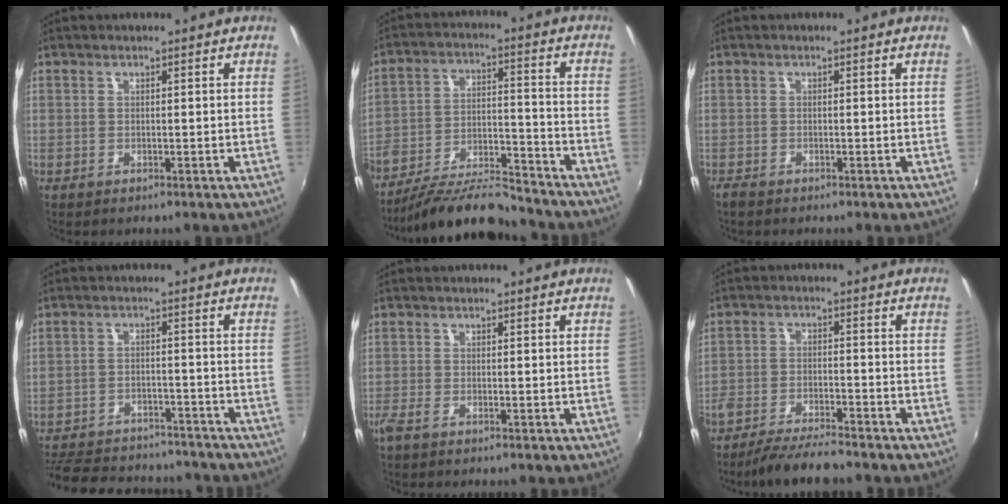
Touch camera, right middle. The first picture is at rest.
{"total": 15.6, "force": [-13.7, 3.1, 6.8], "torque": [-0.137, -0.019, -0.228]}
{"total": 1.4, "force": [-1.2, 0.4, 0.5], "torque": [-0.013, -0.004, -0.024]}
{"total": 21.1, "force": [-18.0, 7.3, 8.1], "torque": [-0.183, 0.003, -0.245]}
{"total": 1.8, "force": [-1.3, 0.2, 1.2], "torque": [-0.027, -0.007, -0.028]}
{"total": 9.1, "force": [-8.0, 1.1, 4.1], "torque": [-0.096, -0.014, -0.140]}